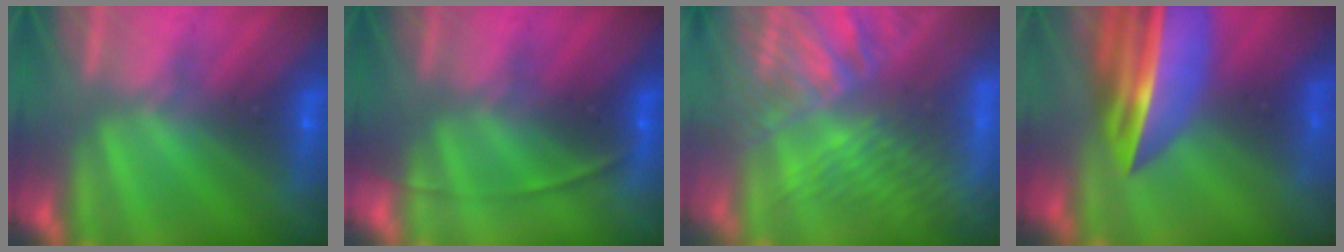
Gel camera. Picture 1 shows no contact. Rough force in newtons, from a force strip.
{"total": 1.8}
{"total": 8.2}
{"total": 5.6}